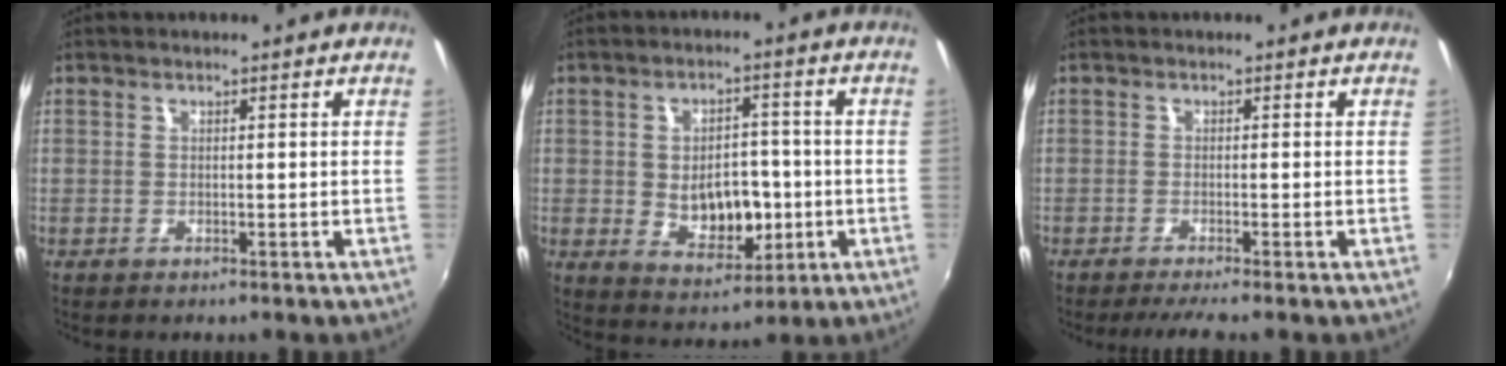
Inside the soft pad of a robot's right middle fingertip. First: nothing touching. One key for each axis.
{"total": 10.3, "fx": -1.4, "fy": 6.8, "fz": 7.6, "tx": -0.134, "ty": -0.004, "tz": -0.005}
{"total": 3.0, "fx": -2.4, "fy": -0.6, "fz": 1.6, "tx": -0.033, "ty": -0.012, "tz": -0.046}